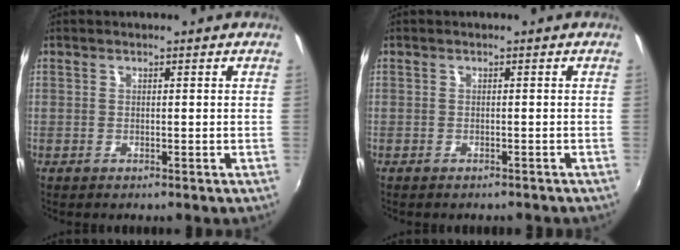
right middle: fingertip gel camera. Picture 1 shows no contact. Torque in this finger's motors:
{"motor_torque": [0.95, -1.18, 0.25, 0.14]}